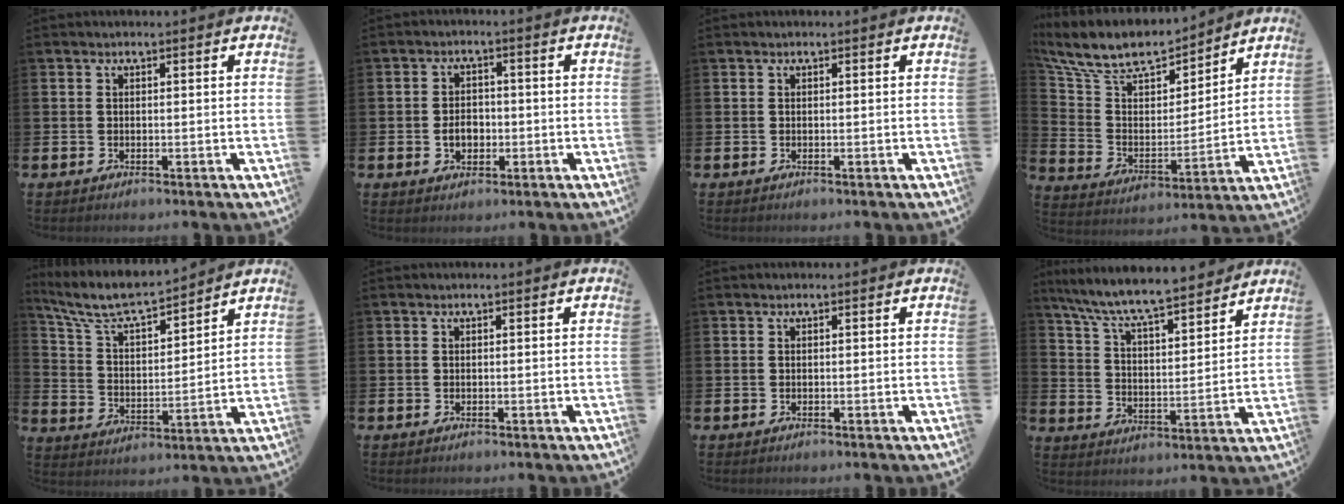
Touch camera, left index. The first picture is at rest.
{"total": 3.2, "force": [-0.8, 2.4, 2.0], "torque": [-0.018, -0.006, -0.023]}
{"total": 0.0}
{"total": 11.2, "force": [10.0, 3.6, 3.4], "torque": [-0.108, -0.069, 0.174]}
{"total": 8.0, "force": [7.4, 1.3, 2.8], "torque": [-0.090, -0.045, 0.129]}
{"total": 0.0}
{"total": 0.0}
{"total": 8.4, "force": [7.9, 0.8, 2.7], "torque": [-0.088, -0.058, 0.137]}